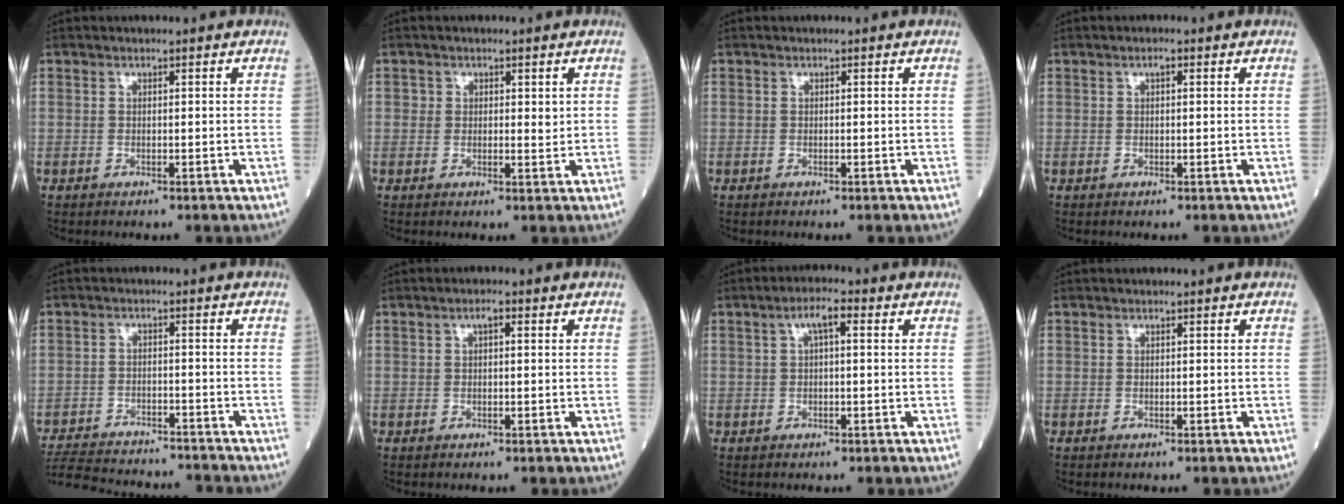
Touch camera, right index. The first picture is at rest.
{"total": 1.9, "force": [0.5, 1.3, 1.2], "torque": [-0.008, -0.003, 0.003]}
{"total": 0.0}
{"total": 0.8, "force": [0.3, 0.3, 0.7], "torque": [-0.013, 0.003, 0.004]}
{"total": 15.6, "force": [-14.6, 2.9, 4.7], "torque": [-0.109, -0.009, -0.211]}
{"total": 1.3, "force": [0.4, 0.4, 1.2], "torque": [-0.018, 0.004, 0.006]}
{"total": 3.5, "force": [1.0, 0.9, 3.2], "torque": [-0.059, 0.016, 0.017]}
{"total": 0.0}